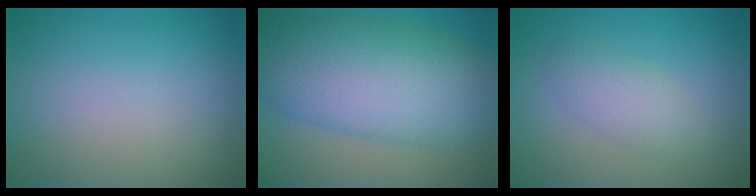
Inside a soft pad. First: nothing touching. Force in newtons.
{"total": 11.8, "press": 11.8, "slide": 0.1}
{"total": 2.5, "press": 2.5, "slide": 0.1}